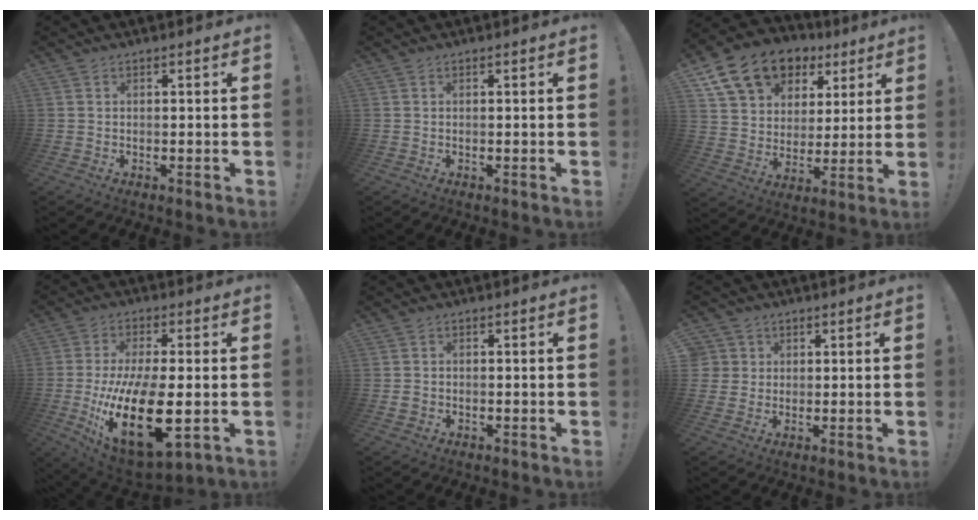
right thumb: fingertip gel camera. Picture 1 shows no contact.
{"total": 0.0}
{"total": 17.8, "force": [10.4, 11.8, 8.2], "torque": [-0.134, -0.053, 0.197]}
{"total": 23.2, "force": [-4.0, 10.2, 20.5], "torque": [-0.385, -0.007, -0.051]}
{"total": 1.8, "force": [-0.5, 1.6, 0.8], "torque": [-0.019, 0.006, -0.008]}
{"total": 3.8, "force": [1.1, 3.6, 0.6], "torque": [-0.023, 0.005, 0.024]}